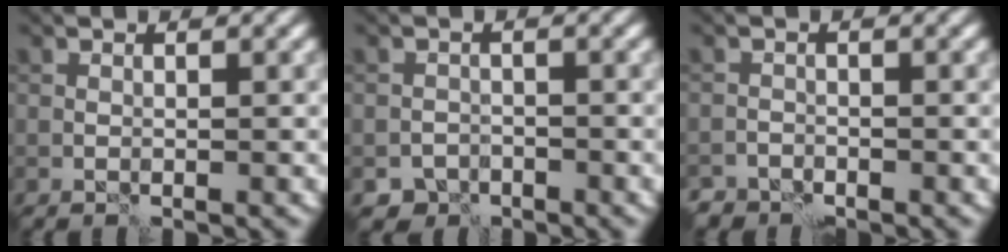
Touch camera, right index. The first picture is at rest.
{"total": 2.4, "force": [-1.9, 1.5, 0.2], "torque": [0.006, 0.003, -0.032]}
{"total": 2.9, "force": [-2.7, 1.3, 0.0], "torque": [0.009, 0.003, -0.040]}